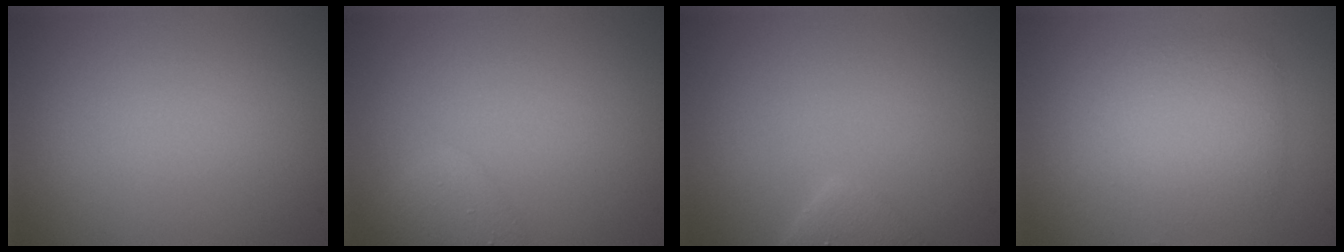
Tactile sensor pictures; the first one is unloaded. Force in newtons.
{"total": 1.9, "press": 1.9, "slide": 0.1}
{"total": 2.3, "press": 2.3, "slide": 0.2}
{"total": 3.7, "press": 3.7, "slide": 0.1}